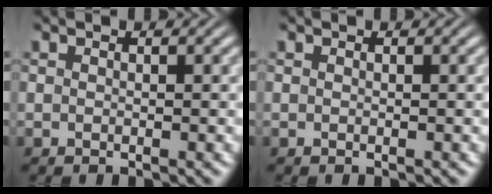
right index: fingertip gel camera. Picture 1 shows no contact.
{"total": 0.0}